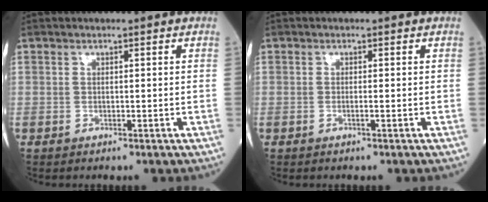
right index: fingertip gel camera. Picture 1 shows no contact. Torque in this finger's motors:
{"motor_torque": [-0.06, -0.07, -0.04, 0.00]}